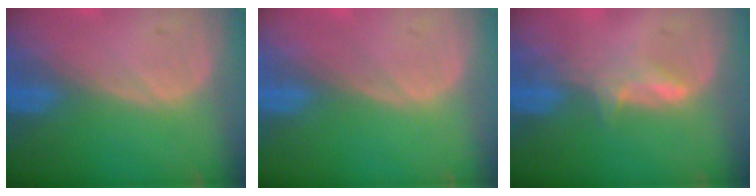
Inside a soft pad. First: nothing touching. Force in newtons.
{"total": 0.0}
{"total": 2.8, "press": 2.8, "slide": 0.4}